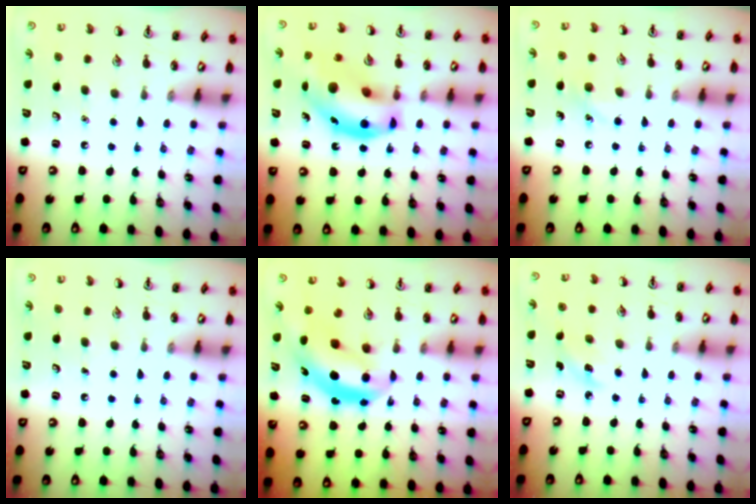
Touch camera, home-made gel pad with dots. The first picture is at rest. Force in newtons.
{"total": 17.3, "press": 16.7, "slide": 4.8}
{"total": 5.7, "press": 5.4, "slide": 1.6}
{"total": 0.0}
{"total": 6.9, "press": 6.6, "slide": 1.9}
{"total": 2.1, "press": 2.0, "slide": 0.8}